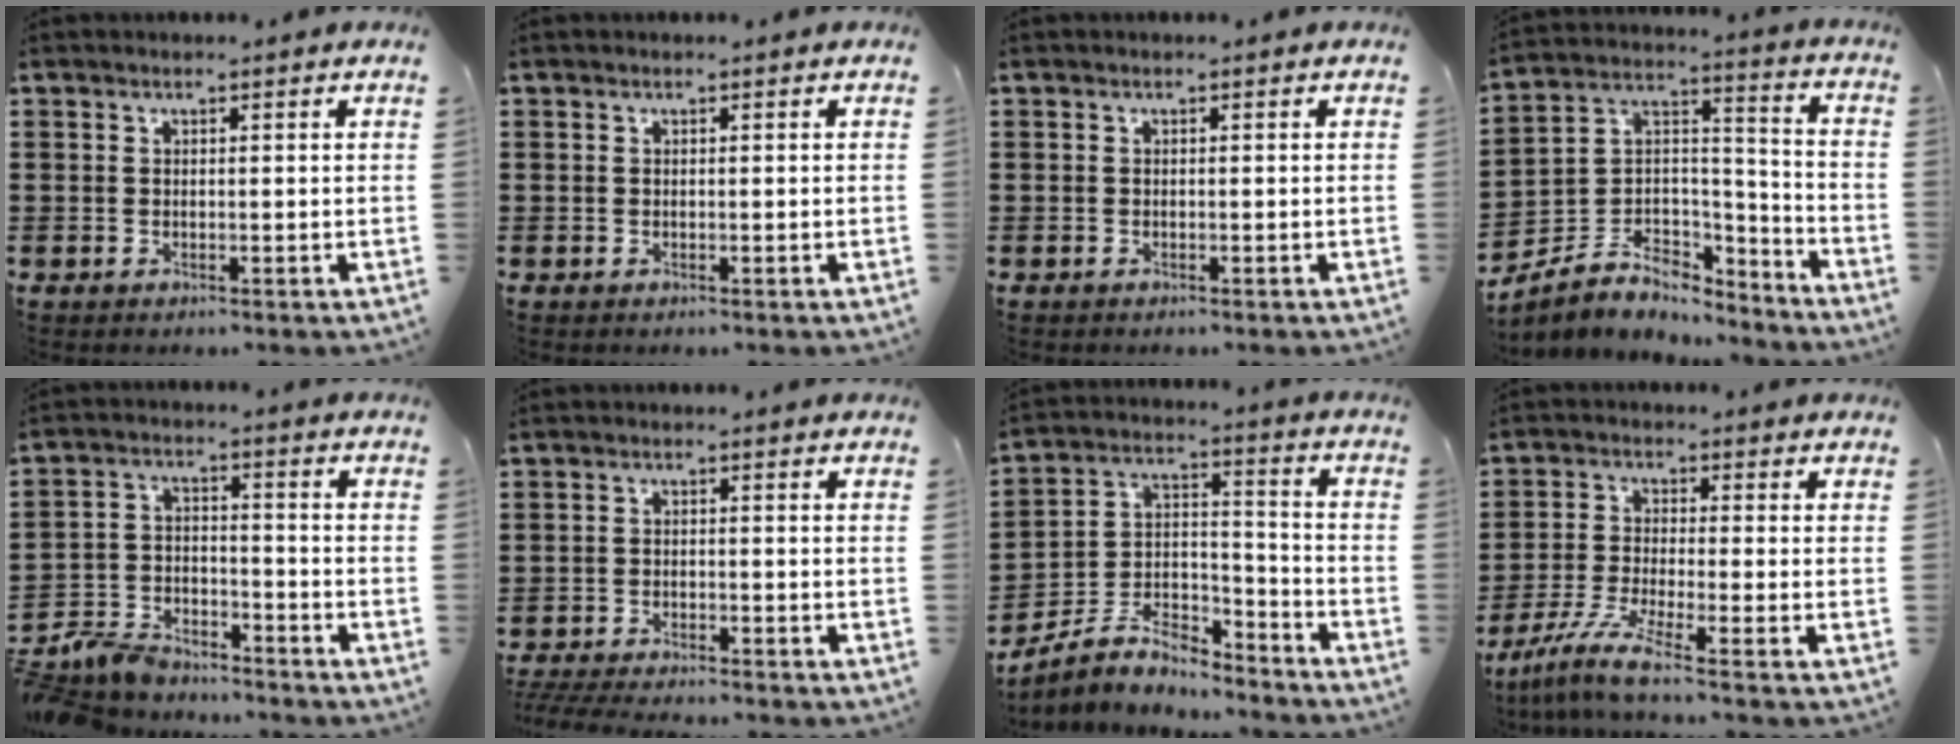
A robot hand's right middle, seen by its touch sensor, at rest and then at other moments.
{"total": 0.0}
{"total": 0.0}
{"total": 5.1, "force": [-3.8, 3.3, 0.6], "torque": [-0.036, -0.014, -0.080]}
{"total": 6.4, "force": [-6.1, 1.7, 1.1], "torque": [-0.044, 0.005, -0.128]}
{"total": 3.5, "force": [-3.4, 0.1, 0.7], "torque": [-0.028, -0.010, -0.073]}
{"total": 6.9, "force": [-6.2, 2.3, 2.0], "torque": [-0.048, 0.007, -0.125]}
{"total": 5.5, "force": [-4.3, 0.0, 3.4], "torque": [-0.086, -0.021, -0.087]}